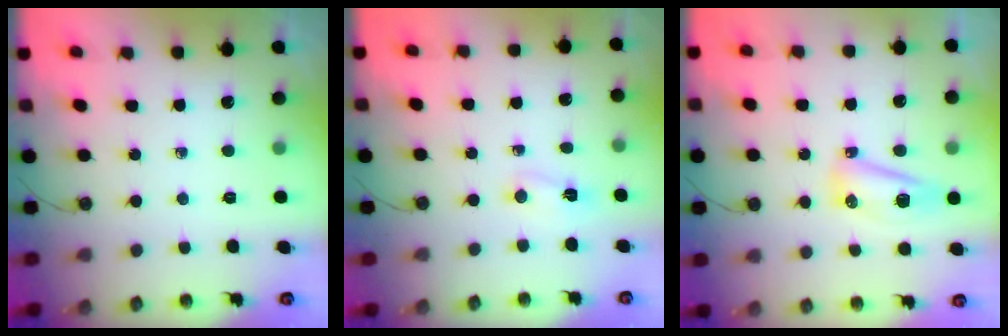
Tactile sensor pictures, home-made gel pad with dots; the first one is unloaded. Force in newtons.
{"total": 2.0, "press": 2.0, "slide": 0.4}
{"total": 8.4, "press": 5.3, "slide": 6.5}